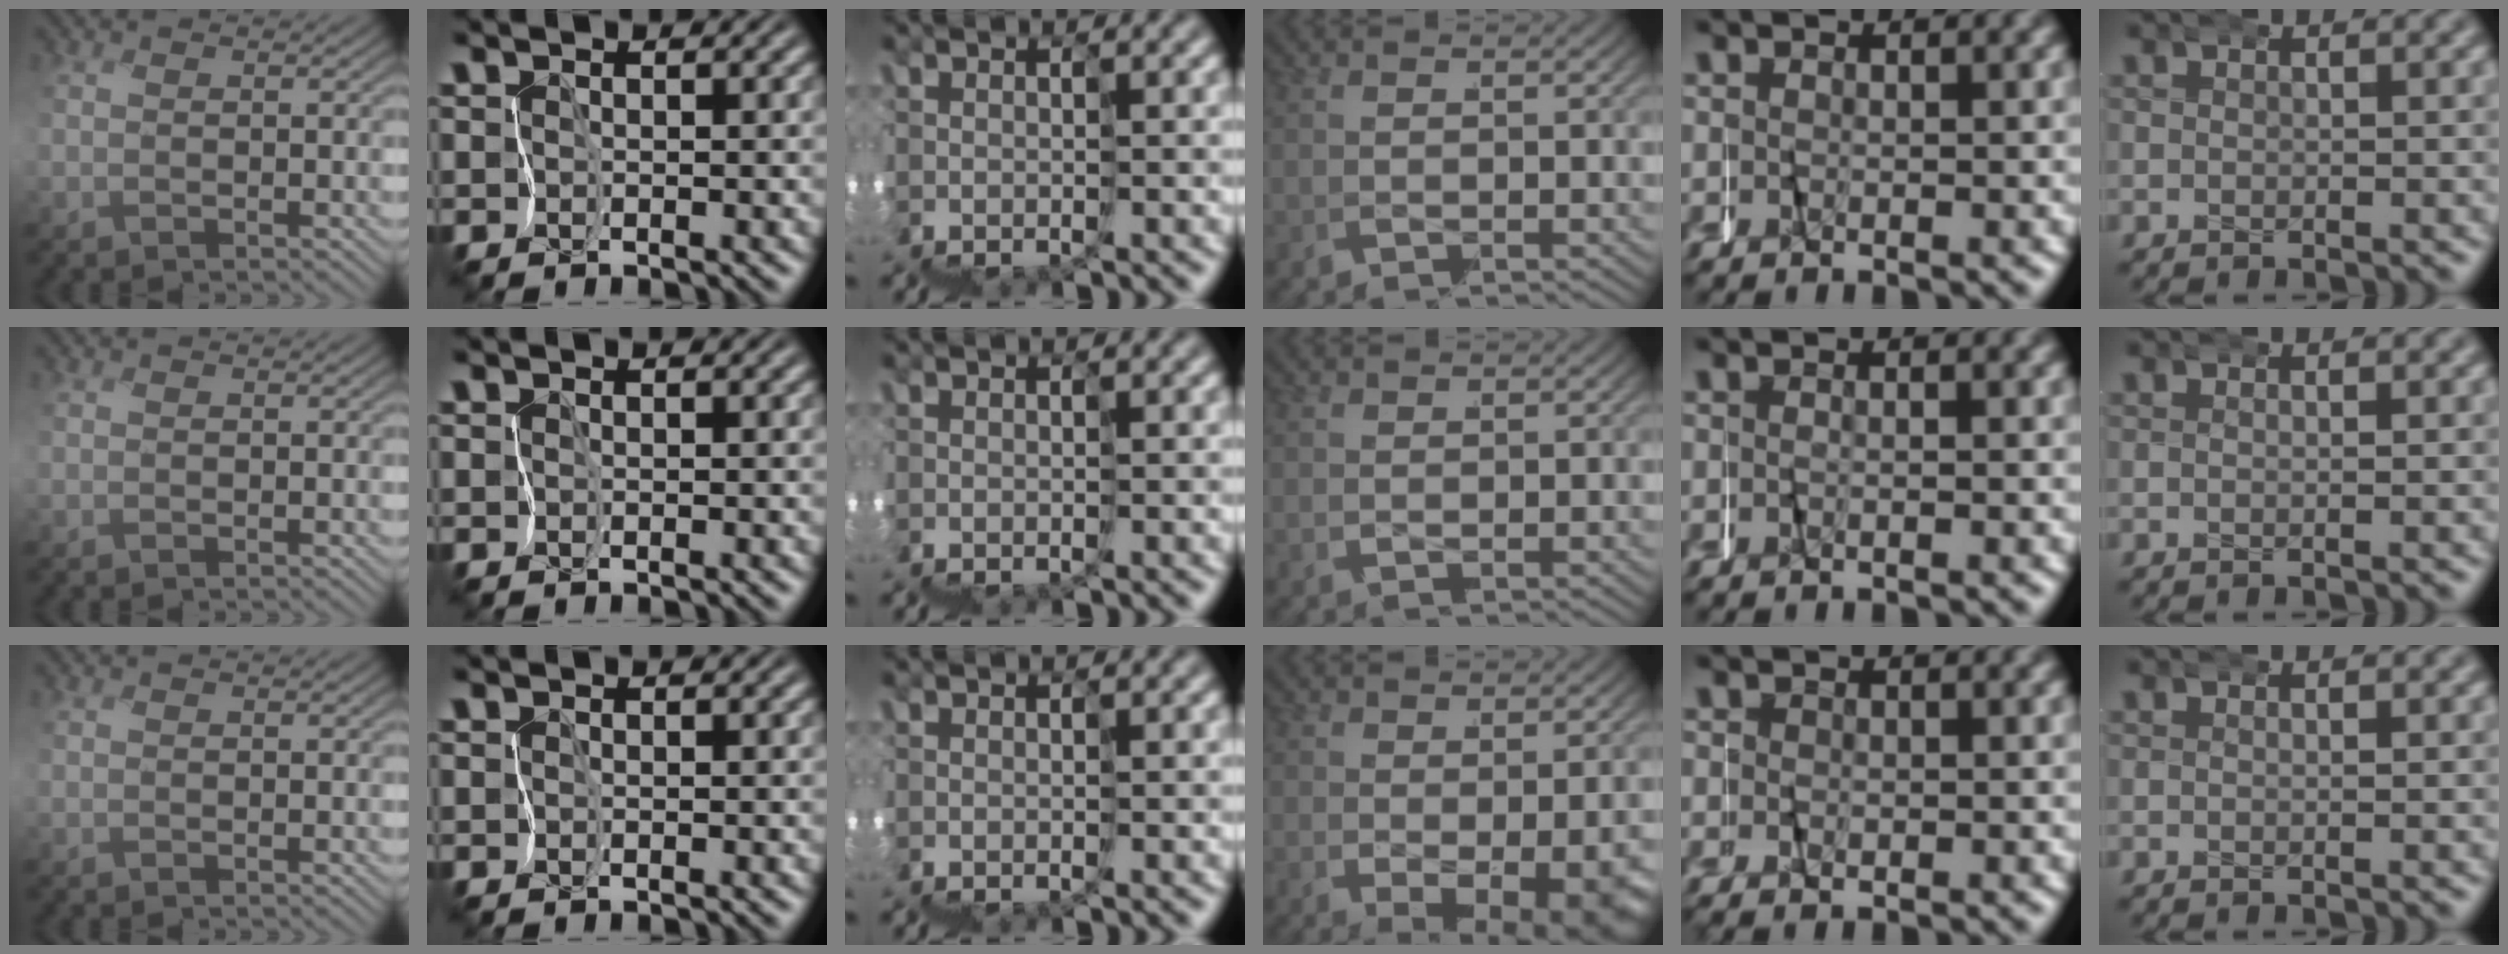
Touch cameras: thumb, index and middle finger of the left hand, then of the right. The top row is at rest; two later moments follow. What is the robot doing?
{"motion": "wrap", "object": "netting"}